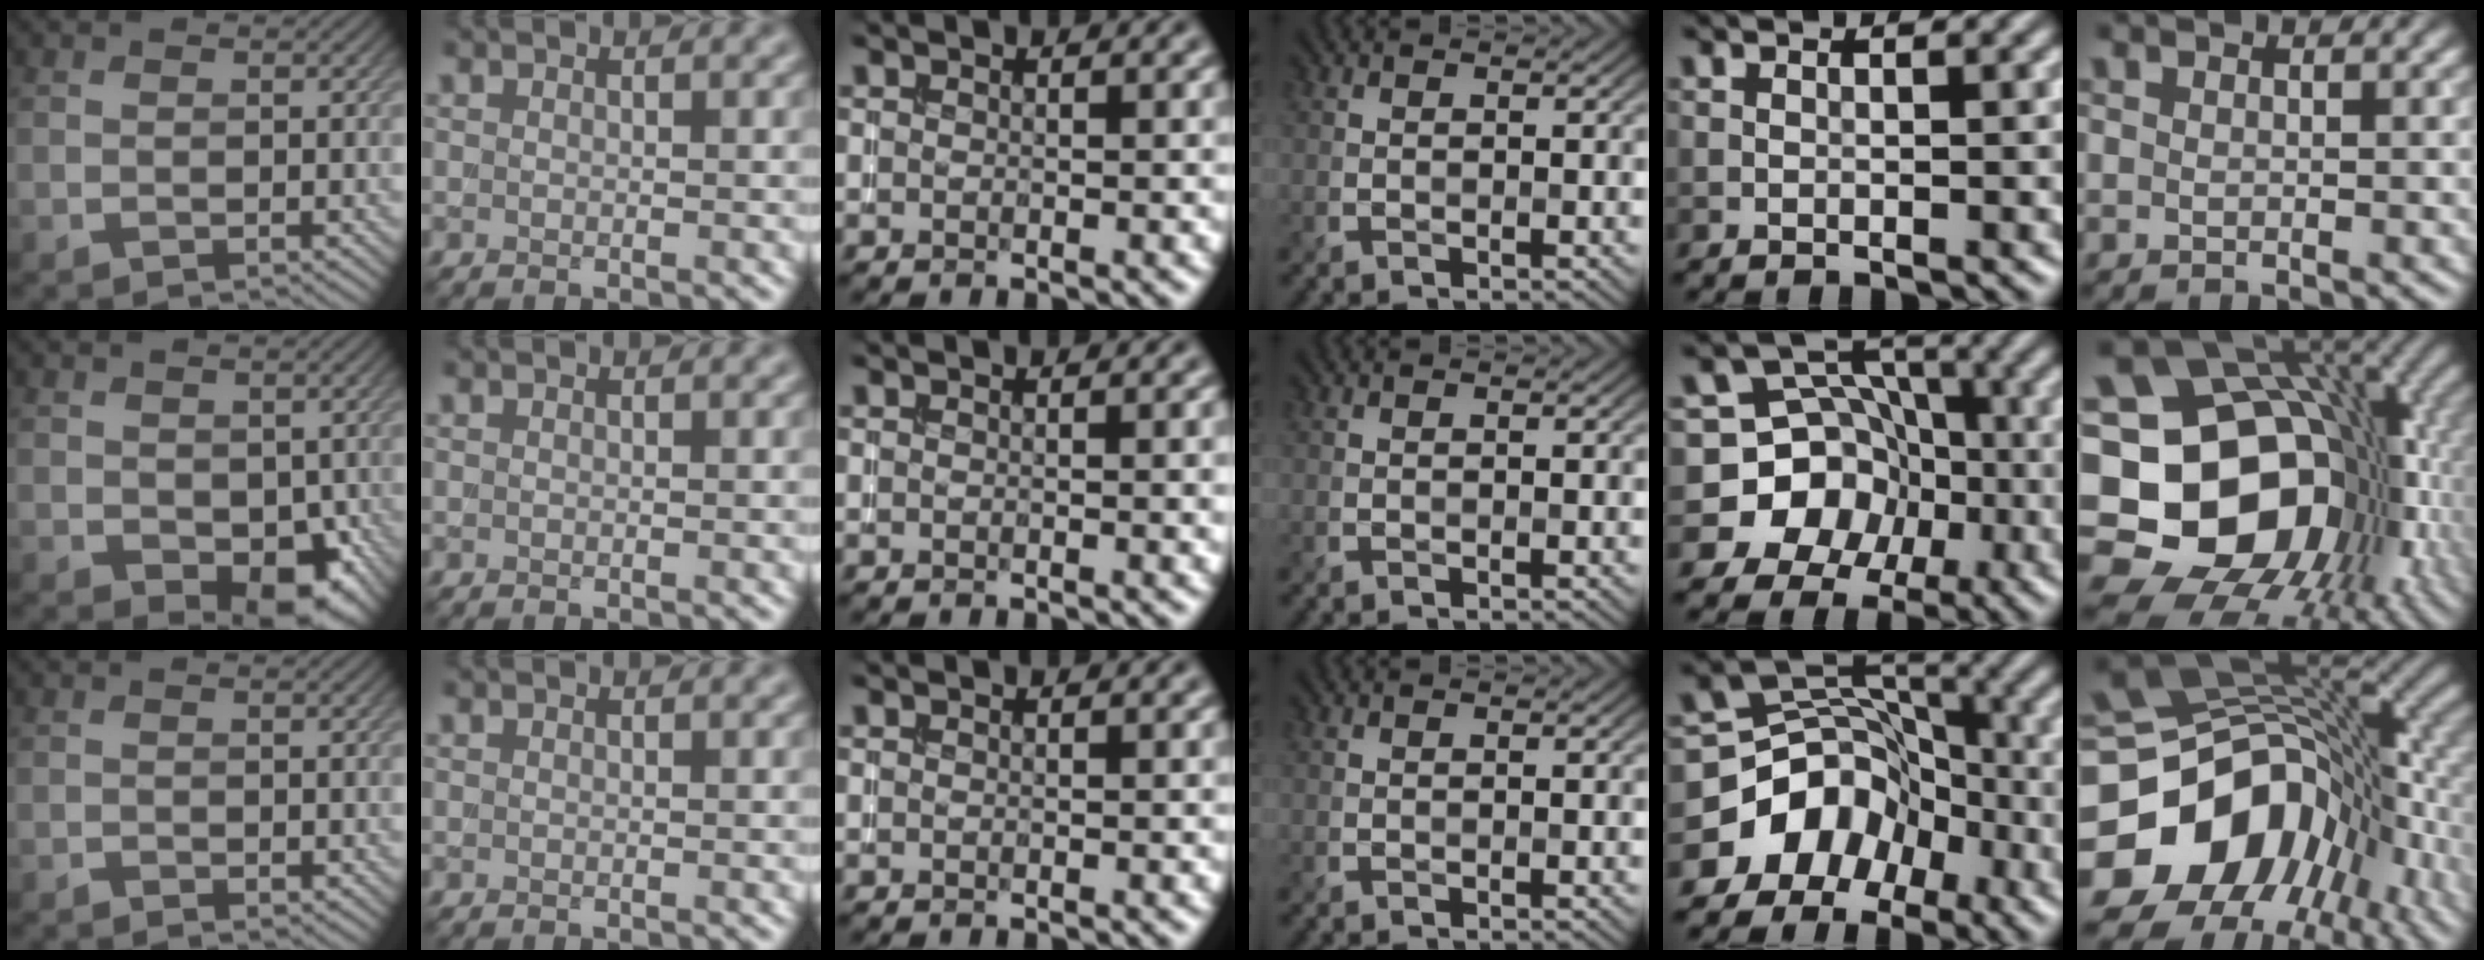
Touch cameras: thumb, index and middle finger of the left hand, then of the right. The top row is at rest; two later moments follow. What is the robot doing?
{"motion": "extract", "object": "drawer"}